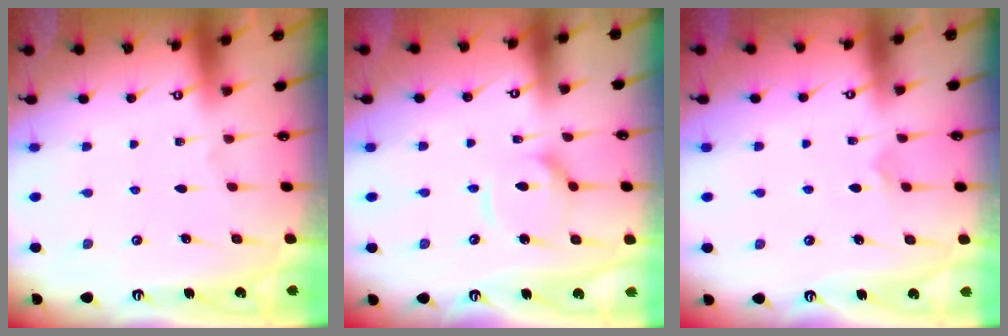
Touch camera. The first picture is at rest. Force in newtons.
{"total": 9.5, "press": 9.5, "slide": 0.9}
{"total": 4.2, "press": 4.2, "slide": 0.2}